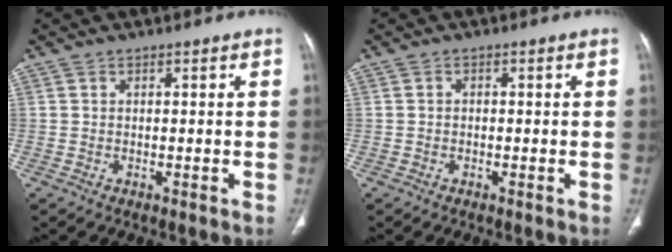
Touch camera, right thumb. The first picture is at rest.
{"total": 0.5, "force": [-0.1, 0.4, 0.3], "torque": [0.000, 0.002, -0.005]}